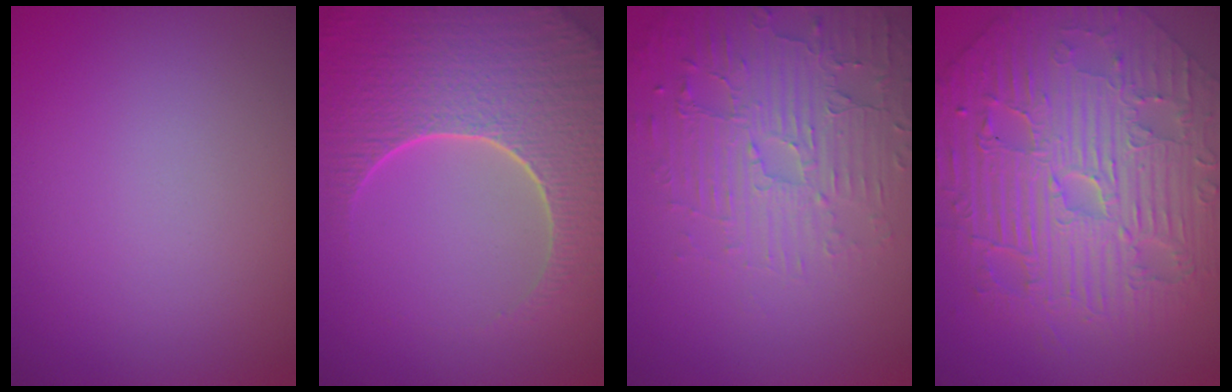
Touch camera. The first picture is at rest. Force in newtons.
{"total": 9.4, "press": 6.7, "slide": 6.6}
{"total": 4.9, "press": 3.7, "slide": 3.2}
{"total": 11.8, "press": 7.8, "slide": 8.8}